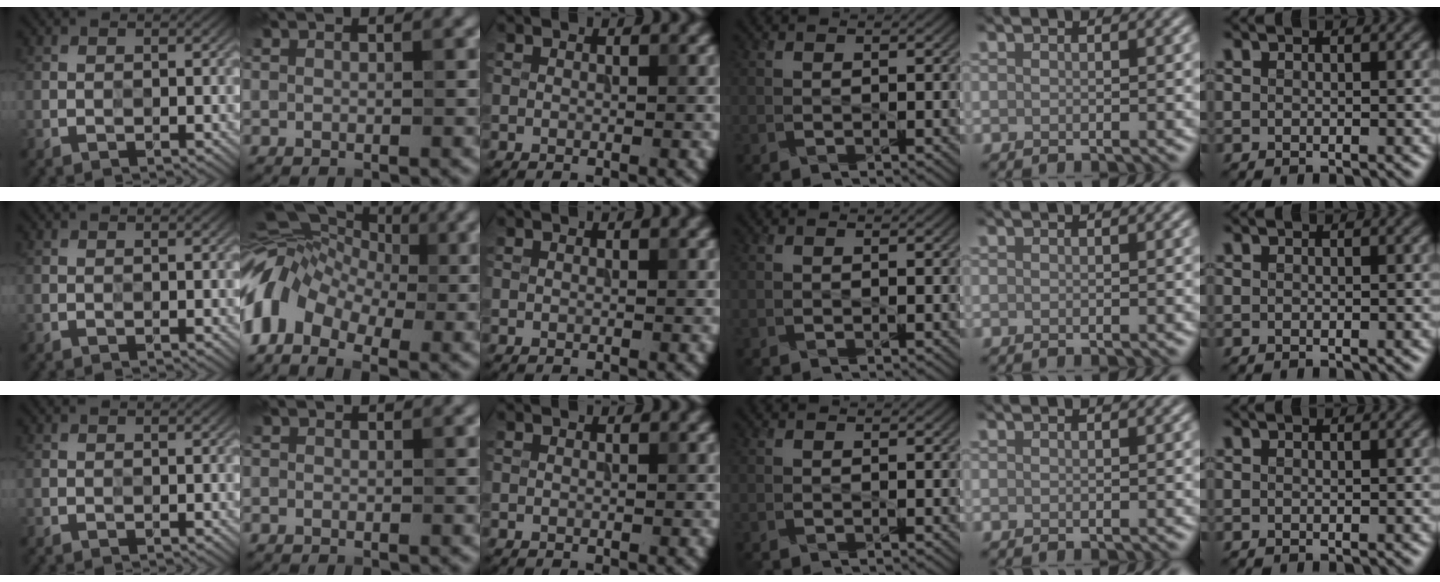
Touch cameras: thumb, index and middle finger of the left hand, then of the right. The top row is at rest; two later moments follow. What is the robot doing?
{"motion": "press", "object": "sticky note"}